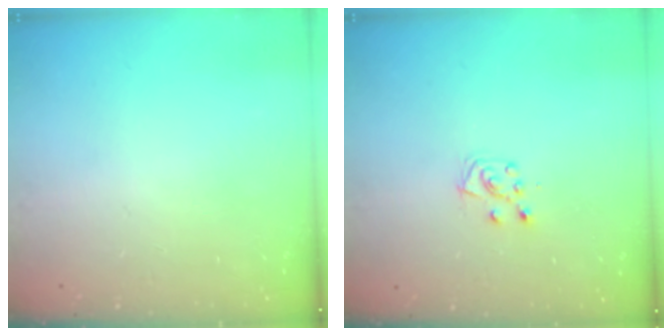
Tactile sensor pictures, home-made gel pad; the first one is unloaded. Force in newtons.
{"total": 7.0, "press": 6.9, "slide": 0.6}